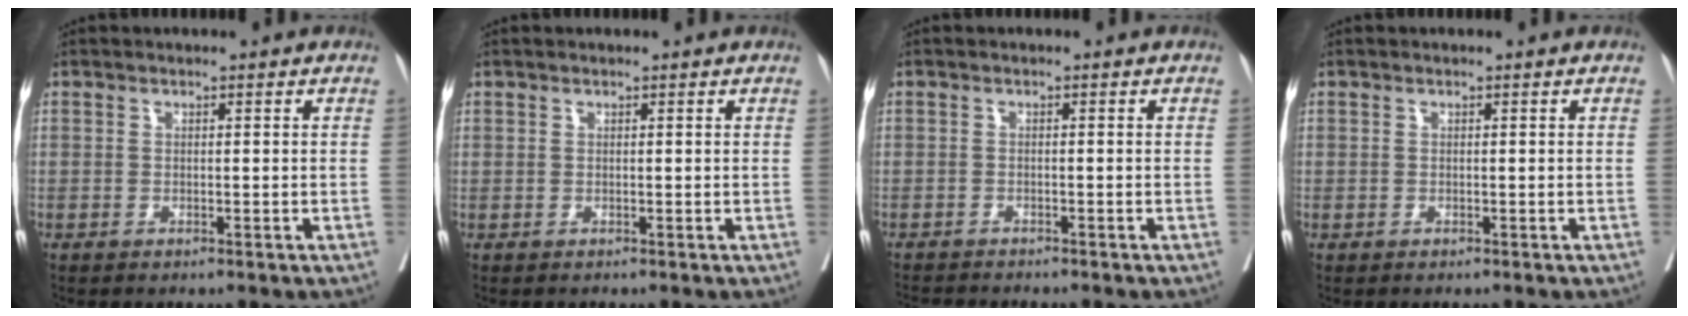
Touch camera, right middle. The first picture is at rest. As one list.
[{"total": 0.6, "force": [0.1, 0.6, -0.1], "torque": [0.014, 0.005, -0.002]}, {"total": 4.9, "force": [-4.7, 0.1, 1.3], "torque": [-0.016, -0.011, -0.075]}, {"total": 0.0}]